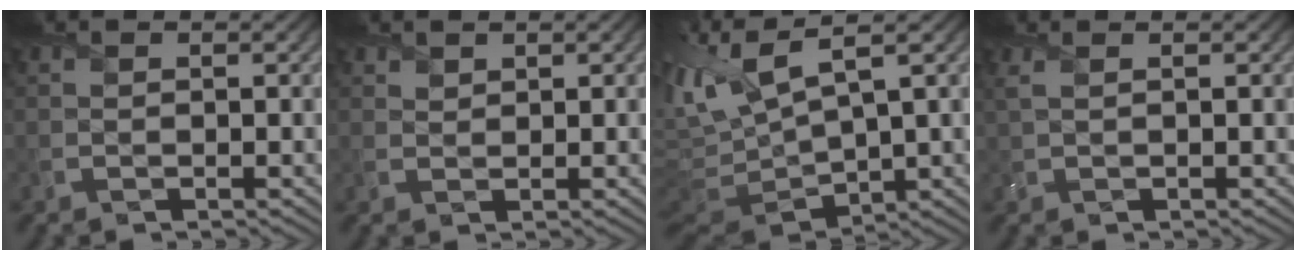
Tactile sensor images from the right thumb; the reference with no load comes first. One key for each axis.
{"total": 1.2, "fx": 1.0, "fy": 0.6, "fz": 0.2, "tx": -0.007, "ty": -0.001, "tz": 0.024}
{"total": 11.9, "fx": 3.3, "fy": 4.7, "fz": 10.4, "tx": -0.273, "ty": 0.002, "tz": 0.071}
{"total": 1.2, "fx": 0.7, "fy": 0.3, "fz": 0.9, "tx": -0.027, "ty": 0.004, "tz": 0.016}